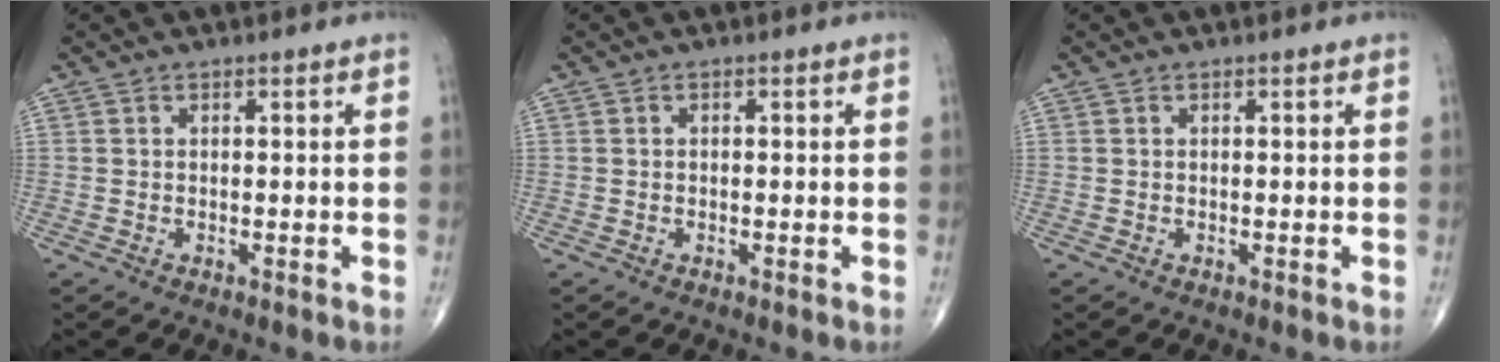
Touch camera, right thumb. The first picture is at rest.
{"total": 0.0}
{"total": 0.0}